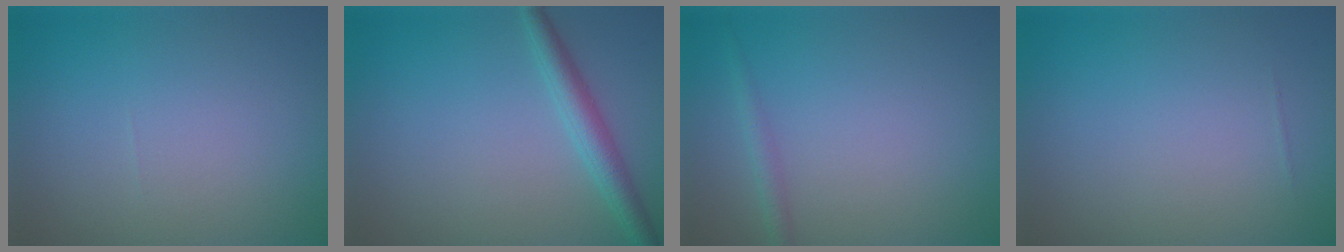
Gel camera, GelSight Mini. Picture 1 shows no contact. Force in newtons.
{"total": 2.8, "press": 2.8, "slide": 0.1}
{"total": 1.3, "press": 1.3, "slide": 0.1}
{"total": 0.0}